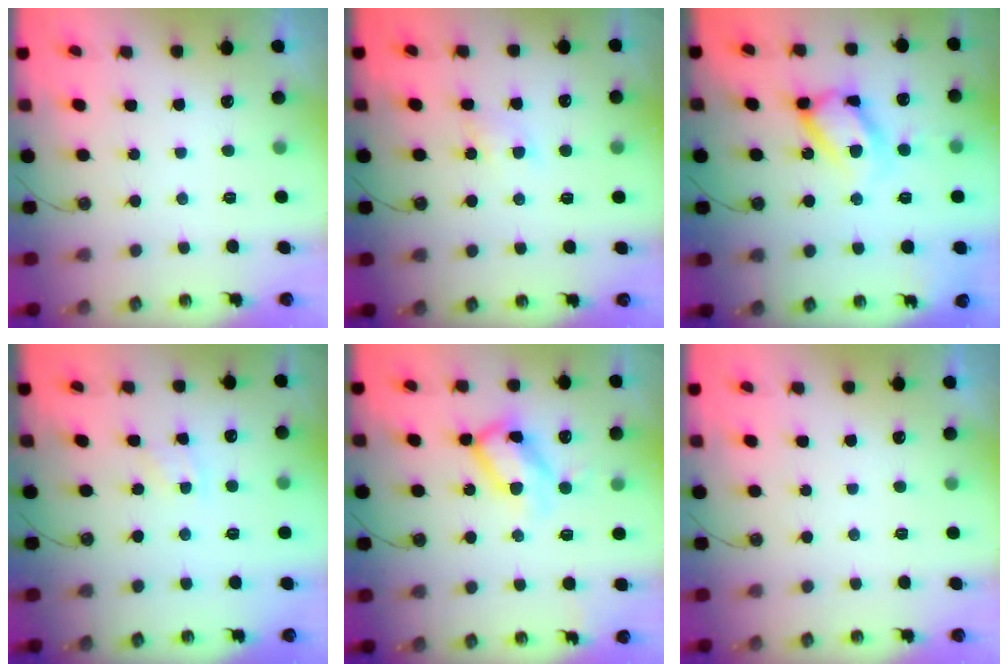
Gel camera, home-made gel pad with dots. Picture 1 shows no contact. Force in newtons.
{"total": 5.1, "press": 5.1, "slide": 0.7}
{"total": 16.7, "press": 16.6, "slide": 1.6}
{"total": 4.9, "press": 4.9, "slide": 0.6}
{"total": 13.1, "press": 13.1, "slide": 0.8}
{"total": 0.0}